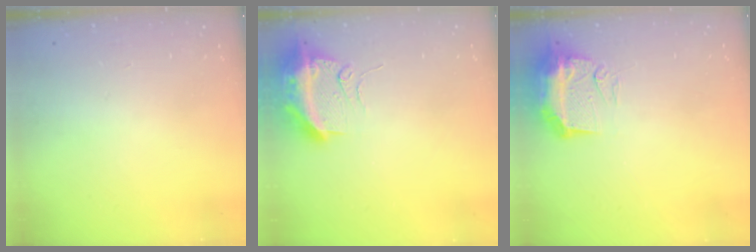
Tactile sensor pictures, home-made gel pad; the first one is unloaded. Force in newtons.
{"total": 12.1, "press": 12.1, "slide": 1.3}
{"total": 11.0, "press": 10.9, "slide": 1.1}